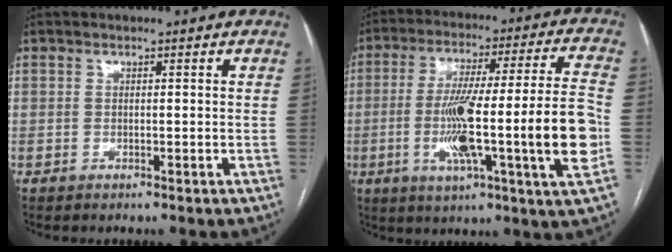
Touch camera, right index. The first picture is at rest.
{"total": 21.5, "force": [-4.2, -0.1, 21.1], "torque": [-0.310, 0.002, -0.073]}